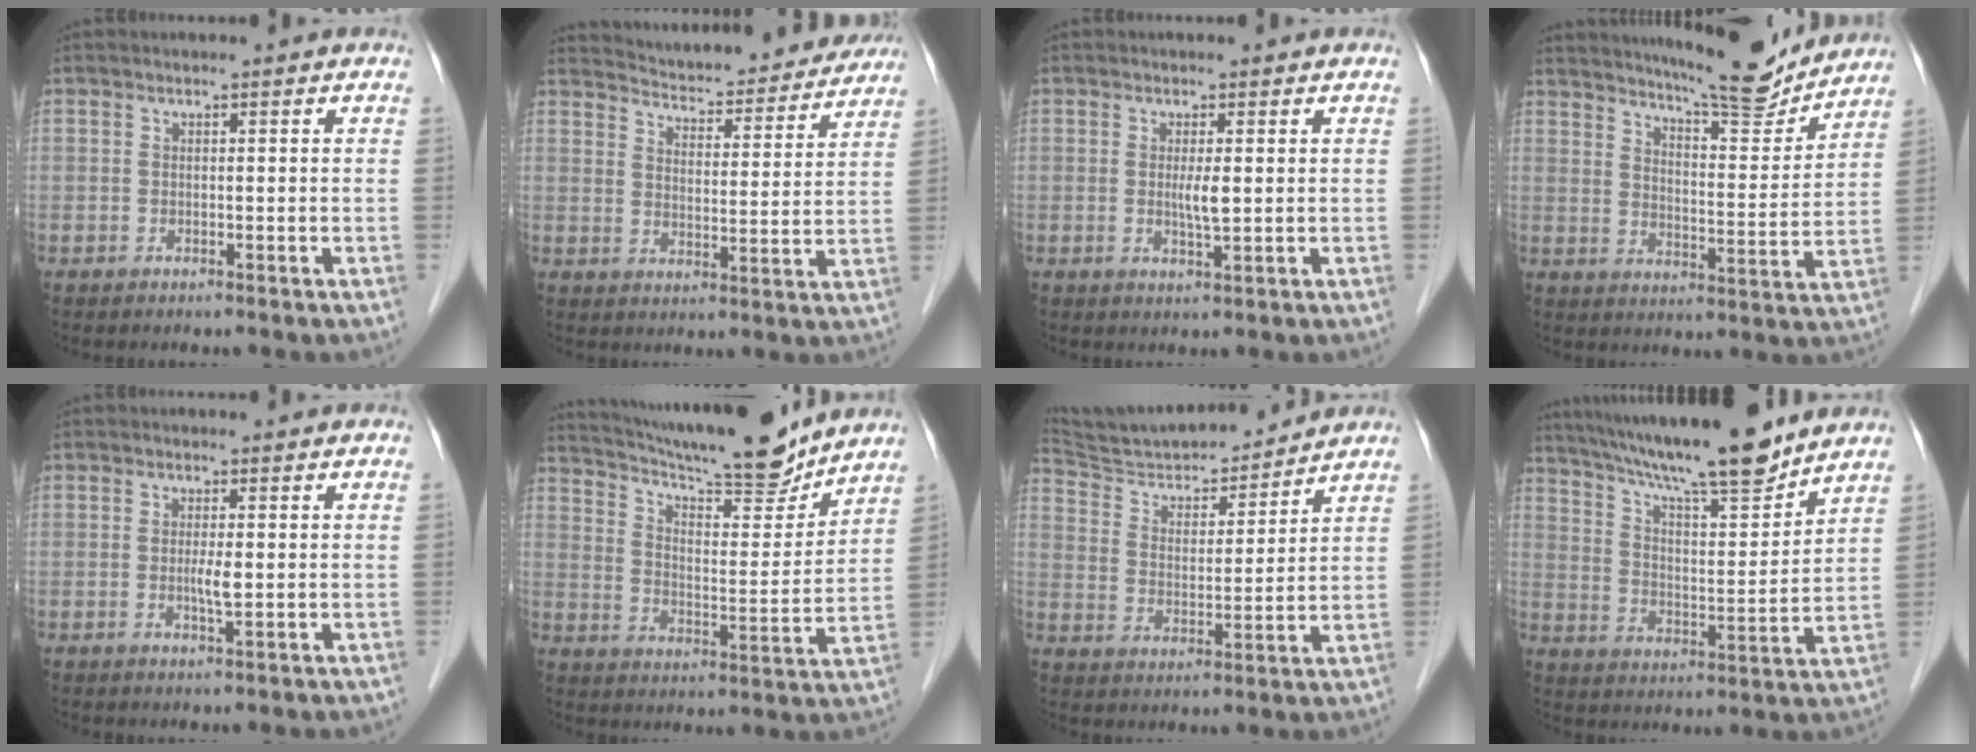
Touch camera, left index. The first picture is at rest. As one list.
[{"total": 18.9, "force": [17.9, 3.1, 5.2], "torque": [-0.068, -0.015, 0.234]}, {"total": 2.3, "force": [0.1, 0.2, 2.3], "torque": [-0.044, -0.007, 0.003]}, {"total": 14.0, "force": [13.0, 1.2, 4.9], "torque": [-0.077, -0.023, 0.182]}, {"total": 1.9, "force": [-0.2, 0.2, 1.9], "torque": [-0.038, -0.006, -0.003]}, {"total": 18.8, "force": [17.0, 2.1, 7.8], "torque": [-0.133, -0.008, 0.254]}, {"total": 15.2, "force": [14.4, 2.0, 4.3], "torque": [-0.075, -0.001, 0.241]}, {"total": 18.3, "force": [15.4, 1.3, 9.7], "torque": [-0.161, 0.006, 0.250]}]